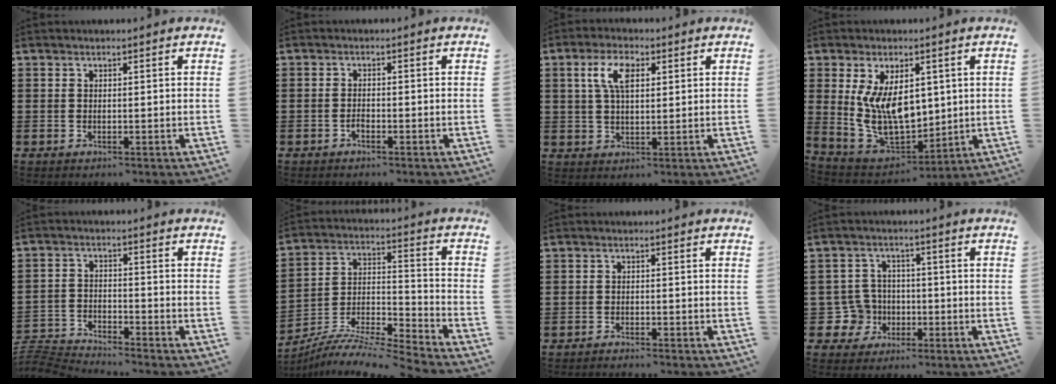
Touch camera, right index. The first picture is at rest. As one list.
[{"total": 1.0, "force": [-0.7, 0.4, 0.6], "torque": [-0.013, -0.004, -0.012]}, {"total": 6.1, "force": [2.2, 2.7, 5.1], "torque": [-0.100, 0.011, 0.034]}, {"total": 10.5, "force": [2.7, 6.4, 7.9], "torque": [-0.170, -0.009, 0.049]}, {"total": 4.1, "force": [-4.1, 0.1, 0.0], "torque": [-0.021, -0.004, -0.091]}, {"total": 8.0, "force": [-7.7, 0.3, 2.3], "torque": [-0.044, 0.001, -0.158]}, {"total": 1.4, "force": [-1.4, -0.1, 0.0], "torque": [-0.002, 0.003, -0.029]}, {"total": 5.7, "force": [-1.5, 5.1, 1.8], "torque": [-0.078, 0.004, -0.033]}]